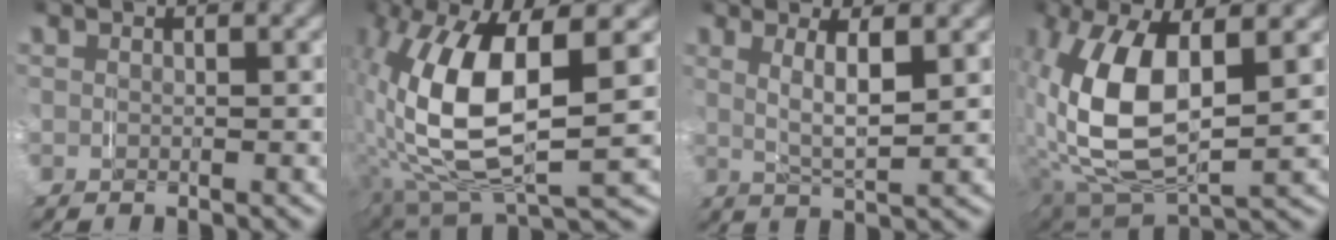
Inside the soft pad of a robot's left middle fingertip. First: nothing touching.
{"total": 12.4, "force": [-0.5, 5.7, 11.0], "torque": [-0.242, -0.023, 0.011]}
{"total": 3.6, "force": [0.7, 0.7, 3.5], "torque": [-0.060, 0.000, 0.013]}
{"total": 10.4, "force": [-0.4, 5.7, 8.7], "torque": [-0.217, -0.025, 0.014]}